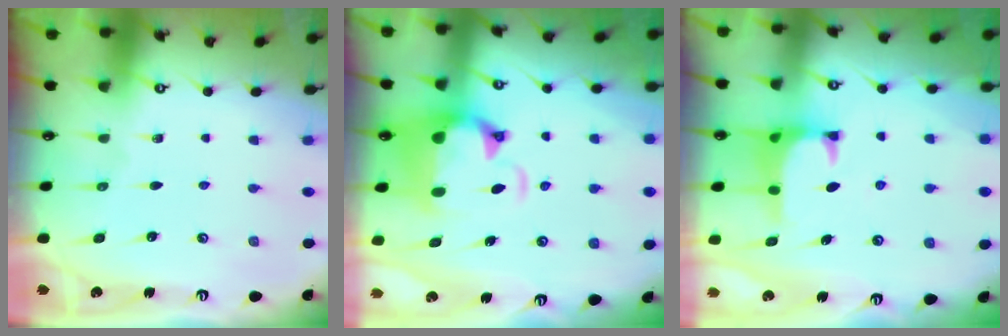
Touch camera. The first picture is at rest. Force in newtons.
{"total": 3.2, "press": 2.8, "slide": 1.5}
{"total": 0.8, "press": 0.1, "slide": 0.8}